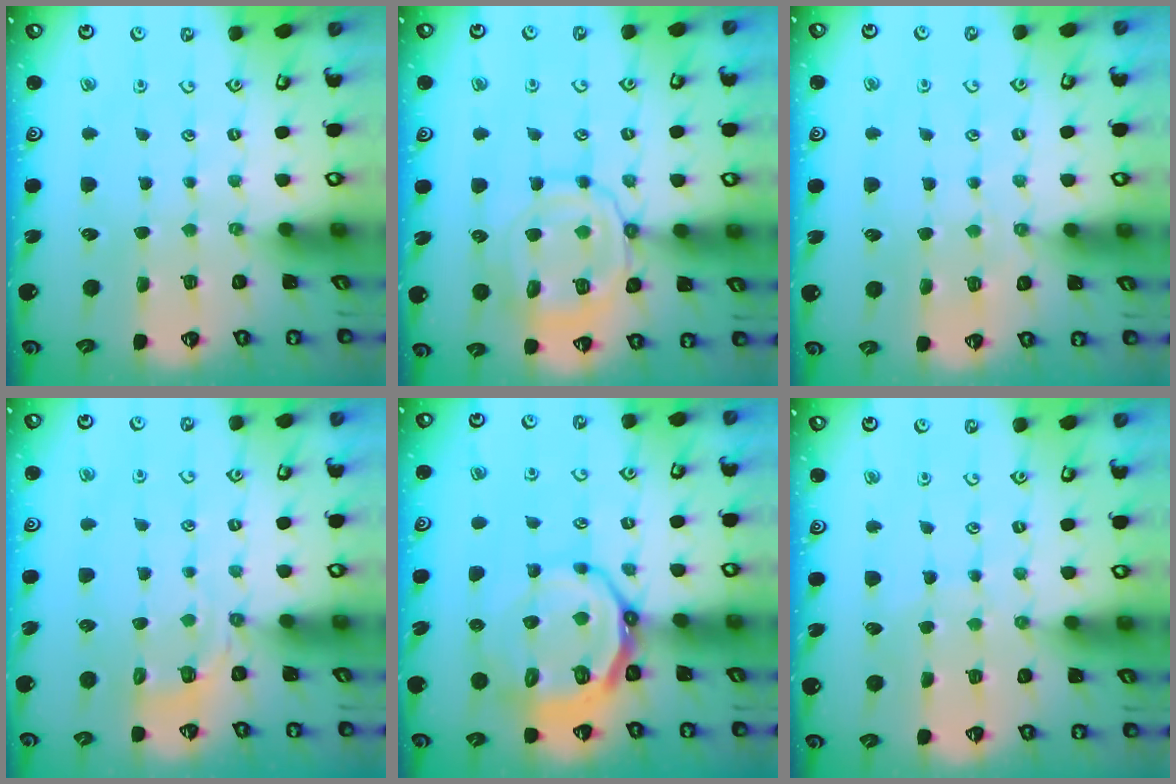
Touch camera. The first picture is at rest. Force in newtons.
{"total": 13.7, "press": 13.7, "slide": 1.1}
{"total": 2.5, "press": 2.5, "slide": 0.4}
{"total": 3.9, "press": 3.3, "slide": 2.2}
{"total": 14.4, "press": 14.0, "slide": 3.4}
{"total": 4.4, "press": 4.3, "slide": 0.4}